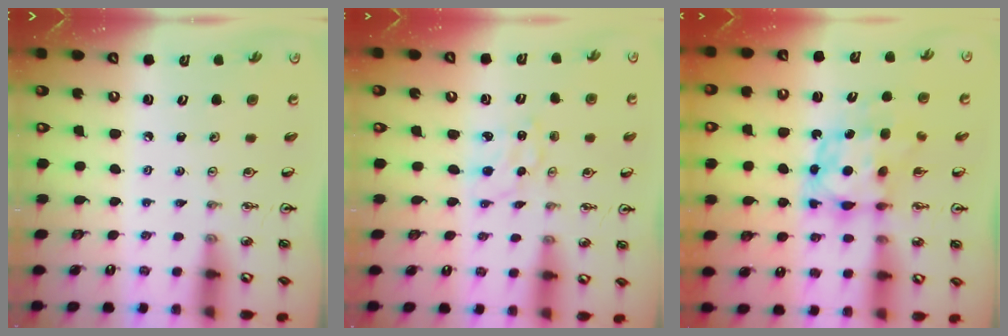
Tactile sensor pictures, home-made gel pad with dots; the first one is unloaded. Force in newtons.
{"total": 1.7, "press": 1.7, "slide": 0.3}
{"total": 7.4, "press": 7.3, "slide": 0.8}